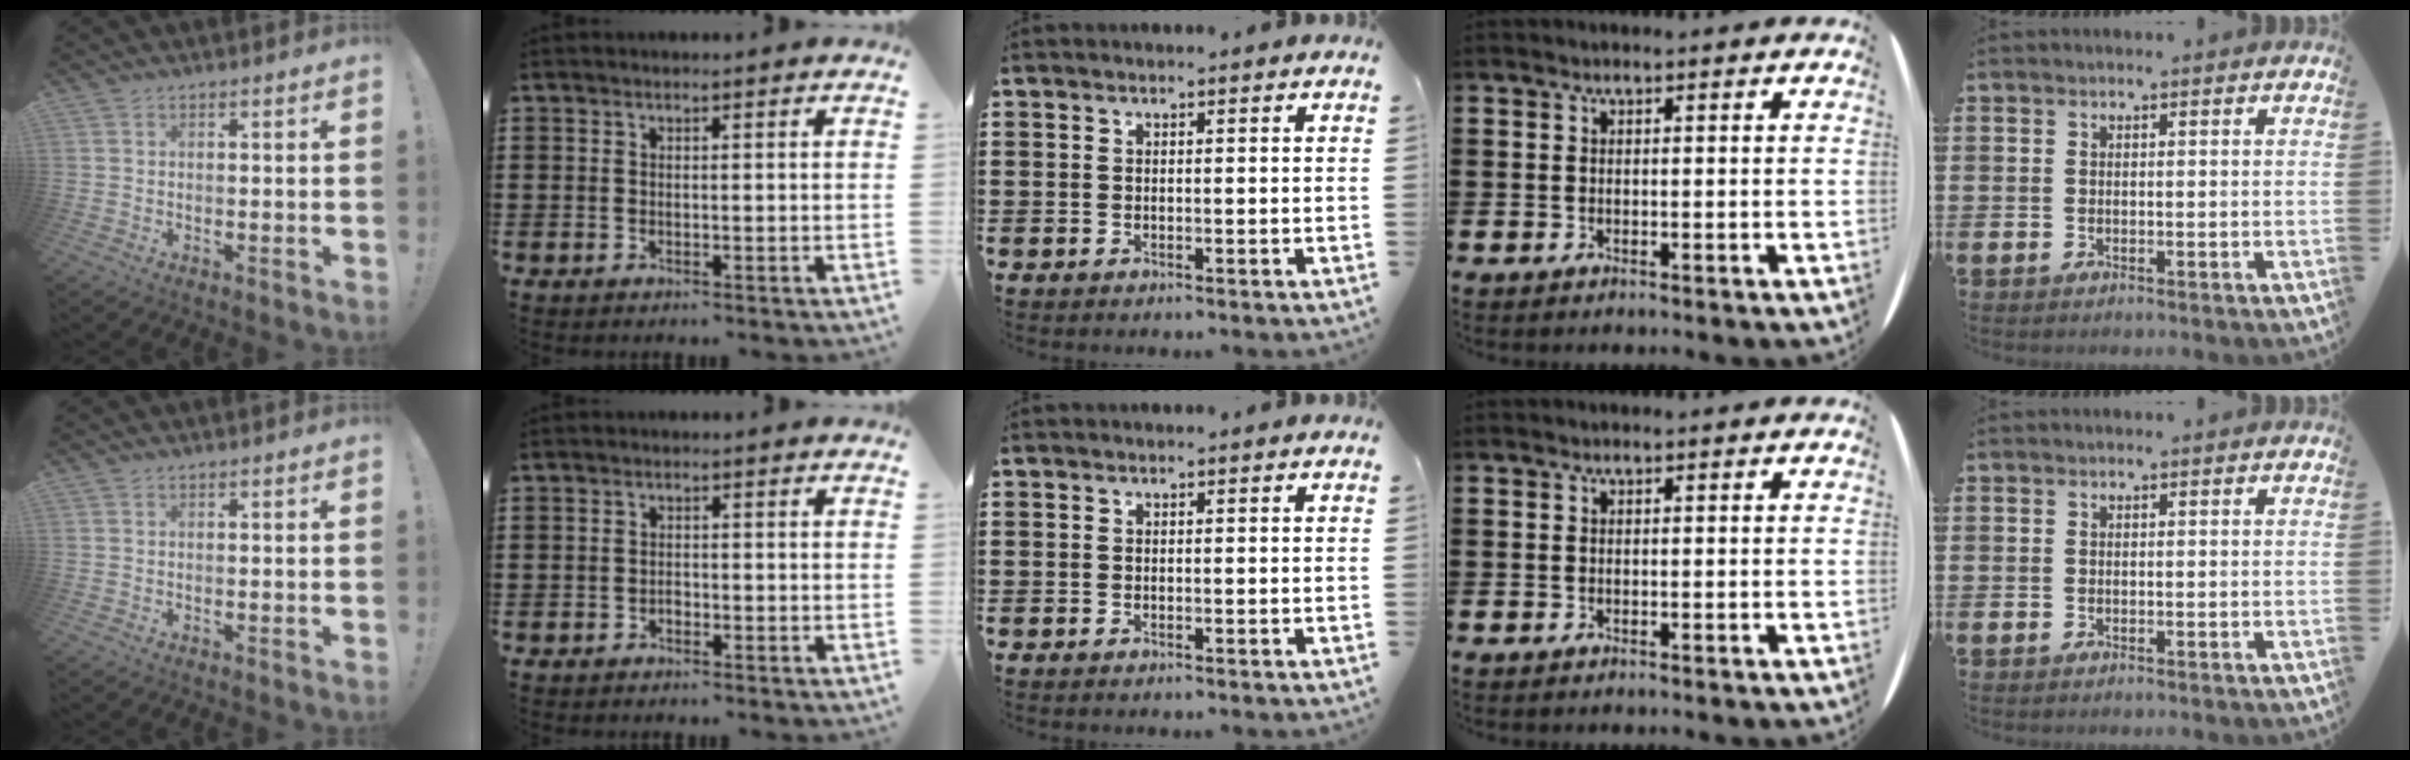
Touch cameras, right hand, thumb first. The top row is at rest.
{"index": {"total": 1.0, "force": [-0.6, 0.7, 0.4], "torque": [-0.010, -0.001, -0.012]}}